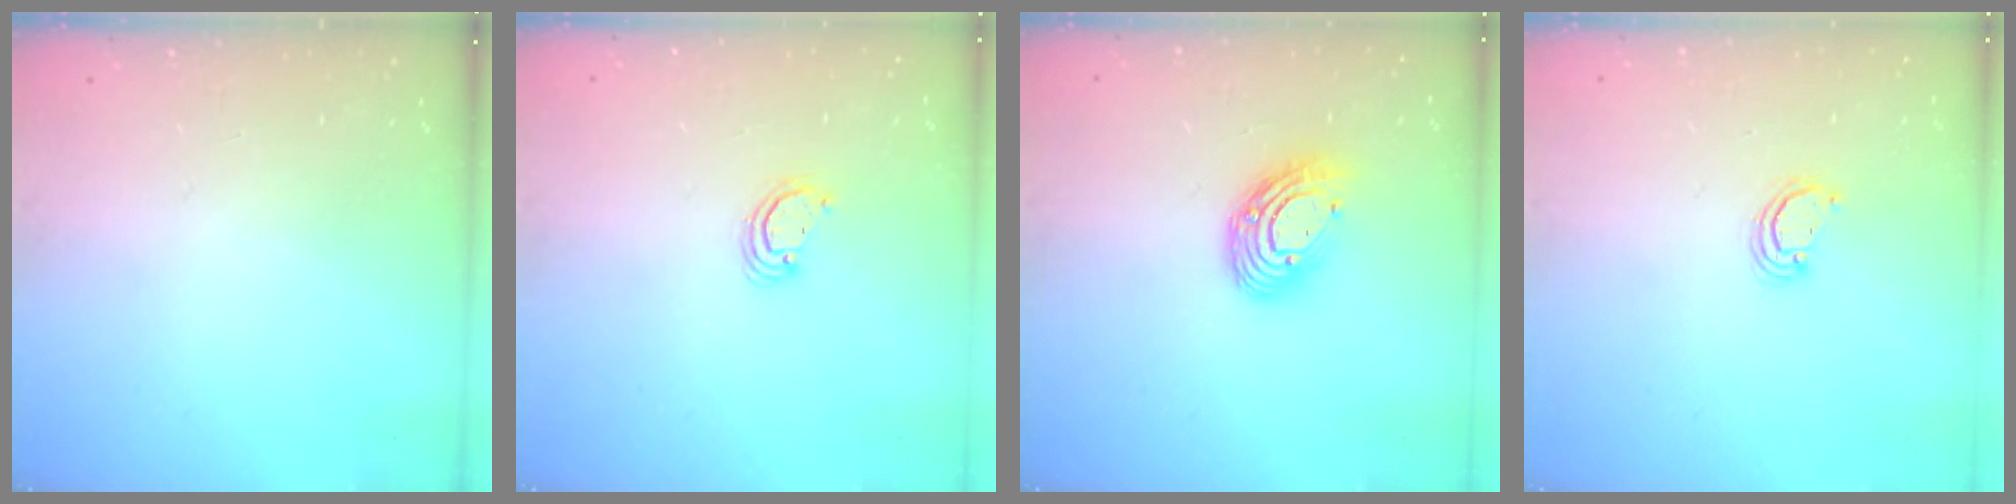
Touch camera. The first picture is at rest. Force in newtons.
{"total": 2.5, "press": 2.5, "slide": 0.2}
{"total": 11.6, "press": 11.5, "slide": 1.1}
{"total": 2.0, "press": 2.0, "slide": 0.2}